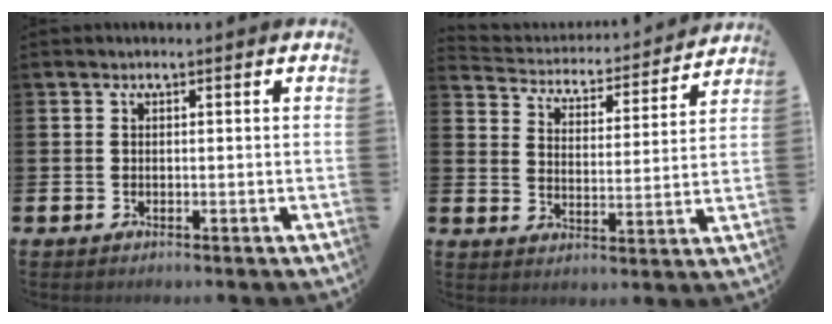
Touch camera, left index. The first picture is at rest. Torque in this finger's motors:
{"motor_torque": [-0.35, -0.25, -1.05, -0.21]}